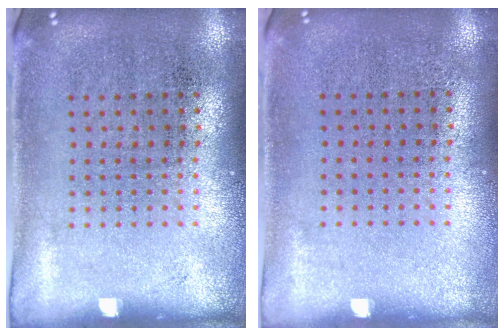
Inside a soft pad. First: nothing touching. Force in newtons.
{"total": 0.0}